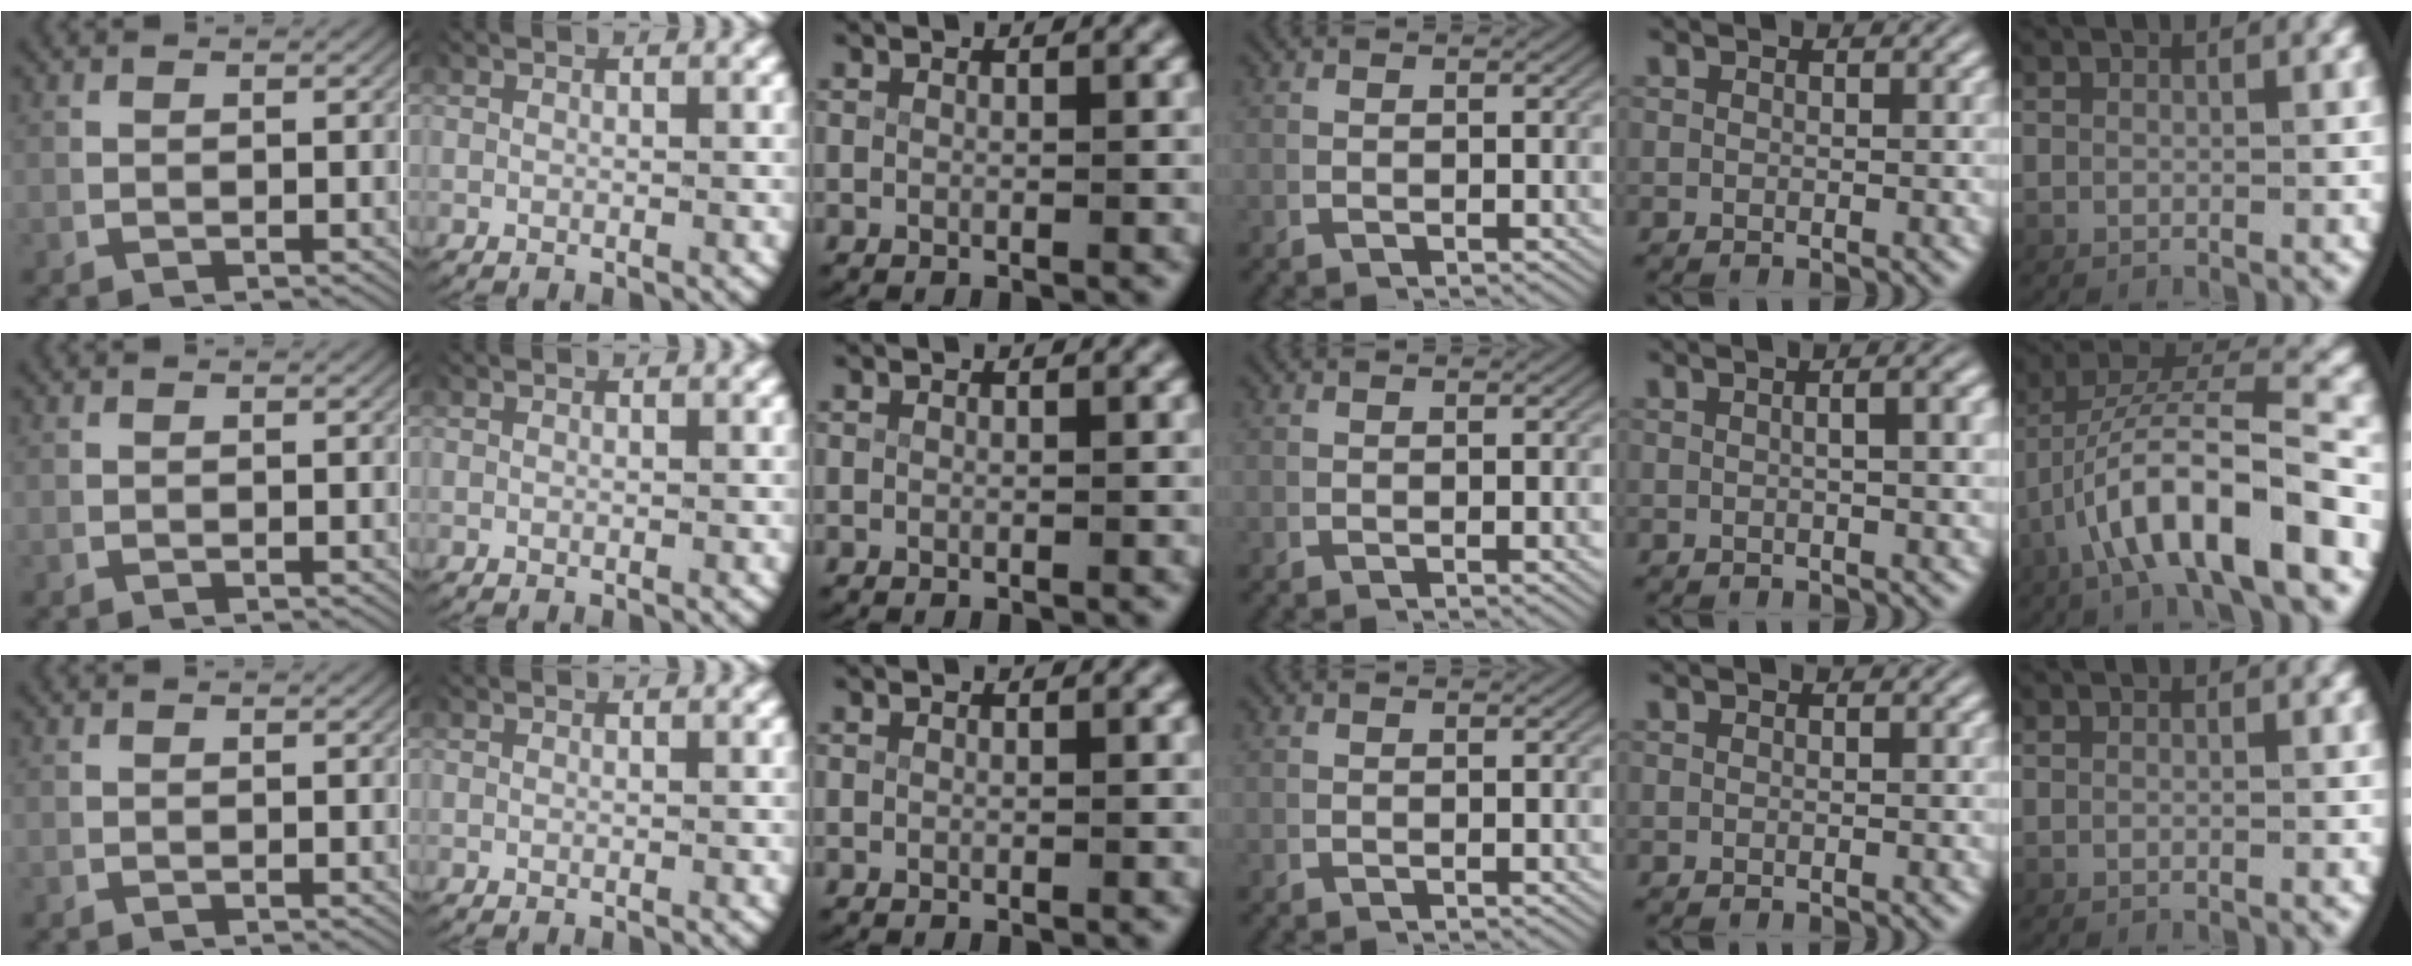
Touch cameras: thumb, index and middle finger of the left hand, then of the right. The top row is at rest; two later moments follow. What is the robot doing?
{"motion": "lift_and_place", "object": "ribbon"}